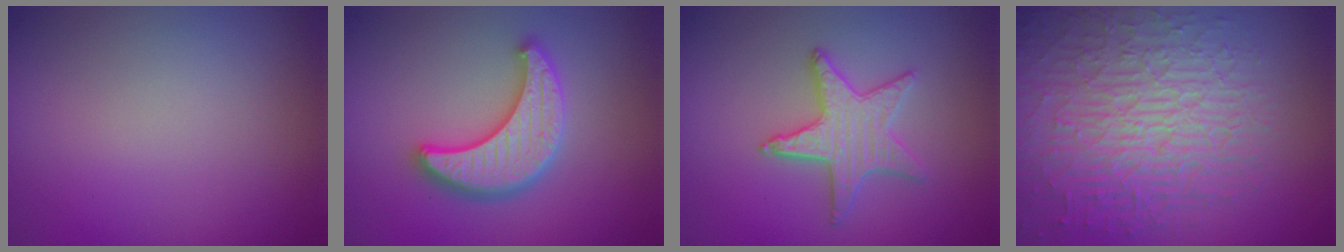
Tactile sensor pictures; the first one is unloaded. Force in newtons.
{"total": 5.4, "press": 5.3, "slide": 0.9}
{"total": 3.3, "press": 3.3, "slide": 0.4}
{"total": 9.0, "press": 6.3, "slide": 6.4}